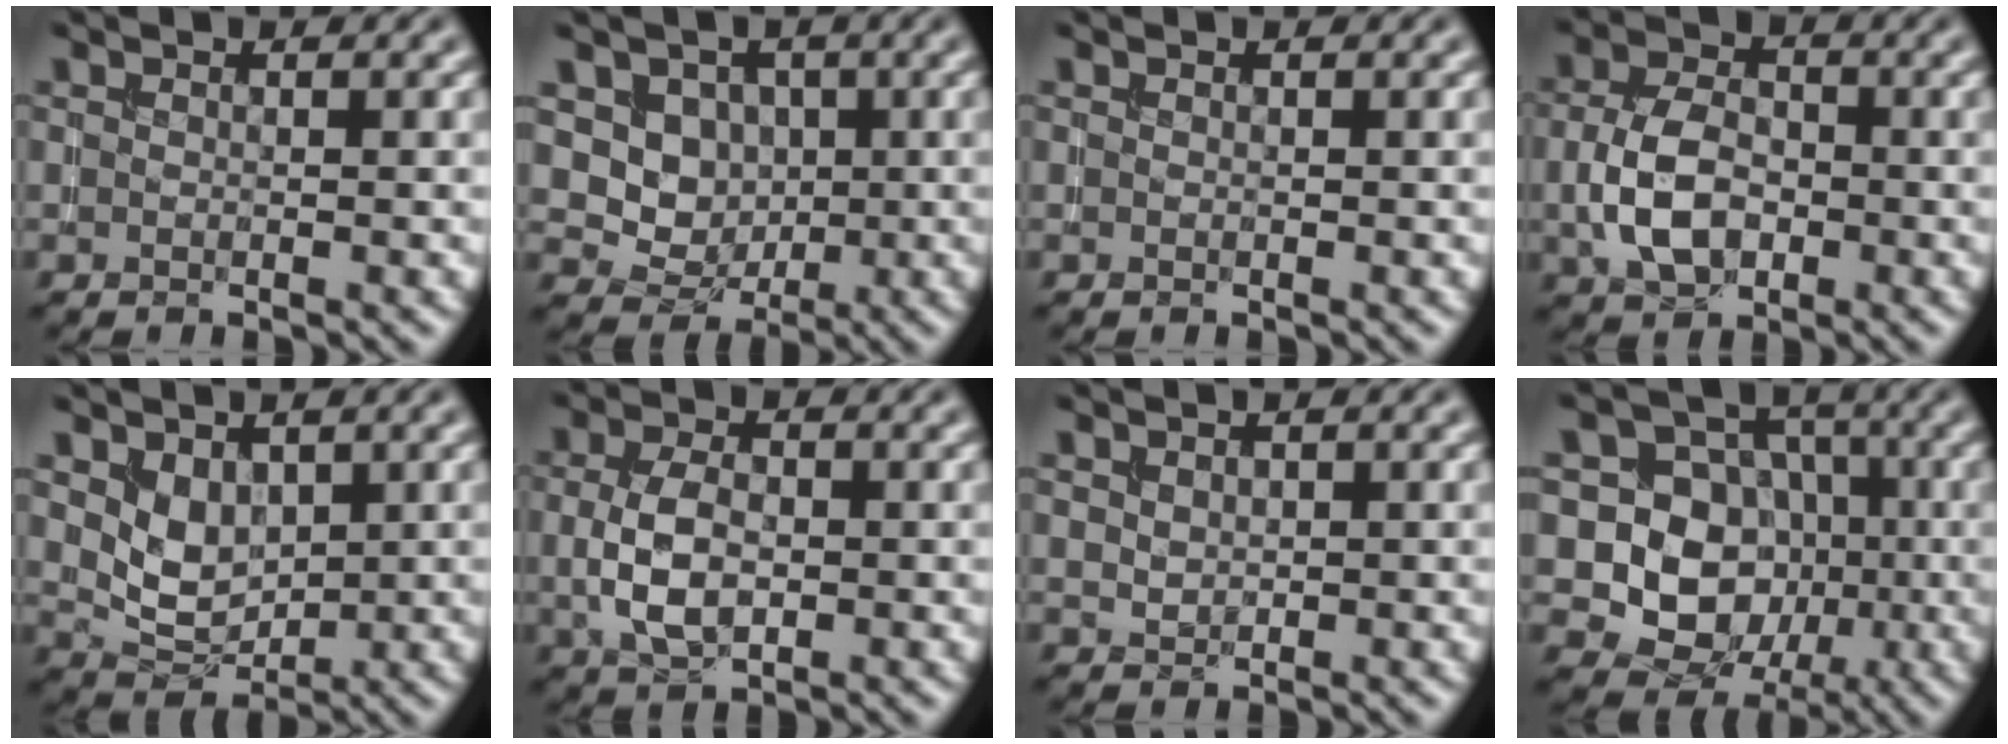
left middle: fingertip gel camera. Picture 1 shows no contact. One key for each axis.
{"total": 4.9, "fx": 1.4, "fy": 4.2, "fz": 2.1, "tx": -0.040, "ty": -0.011, "tz": 0.030}
{"total": 0.0}
{"total": 5.3, "fx": -1.0, "fy": 3.6, "fz": 3.8, "tx": -0.079, "ty": -0.001, "tz": -0.023}
{"total": 3.3, "fx": 1.1, "fy": 2.3, "fz": 2.0, "tx": -0.039, "ty": -0.011, "tz": 0.028}
{"total": 4.4, "fx": -0.3, "fy": 2.8, "fz": 3.4, "tx": -0.074, "ty": -0.002, "tz": -0.006}
{"total": 0.8, "fx": 0.5, "fy": 0.6, "fz": 0.2, "tx": -0.005, "ty": -0.002, "tz": 0.014}
{"total": 9.6, "fx": -0.9, "fy": 8.7, "fz": 4.0, "tx": -0.066, "ty": 0.011, "tz": -0.043}